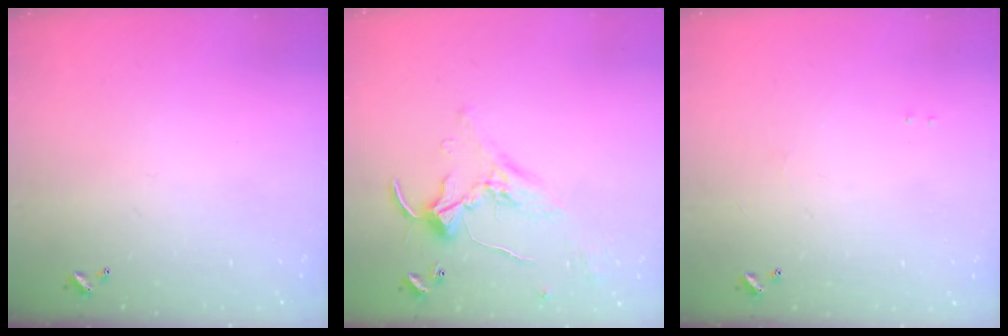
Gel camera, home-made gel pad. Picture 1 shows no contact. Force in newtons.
{"total": 1.0, "press": 0.5, "slide": 0.8}
{"total": 0.9, "press": 0.8, "slide": 0.5}